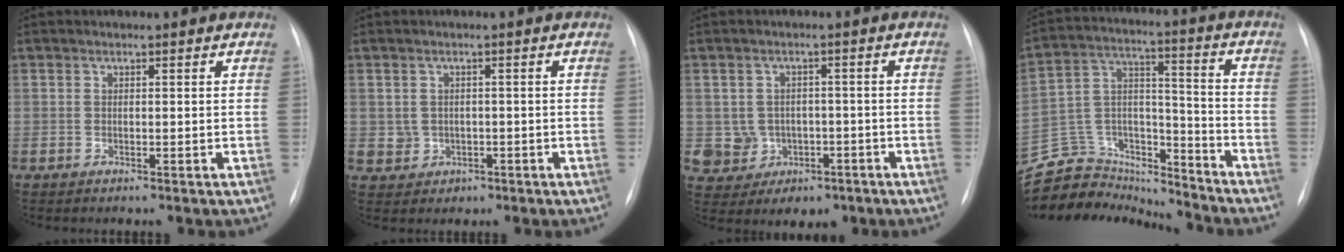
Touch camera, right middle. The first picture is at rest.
{"total": 3.1, "force": [-0.4, 3.0, 0.5], "torque": [-0.006, 0.006, 0.006]}
{"total": 6.1, "force": [-1.4, 5.8, 1.2], "torque": [-0.022, 0.014, -0.008]}
{"total": 18.3, "force": [-17.3, 5.6, 2.0], "torque": [-0.043, 0.071, -0.276]}